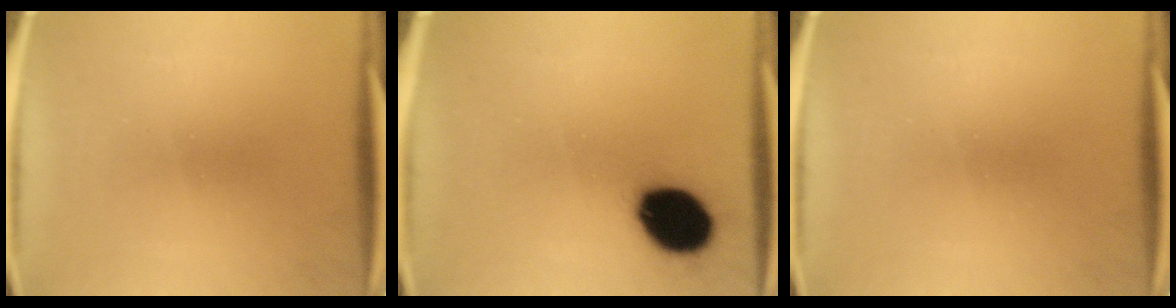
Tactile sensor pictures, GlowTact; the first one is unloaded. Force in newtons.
{"total": 14.8}
{"total": 0.0}